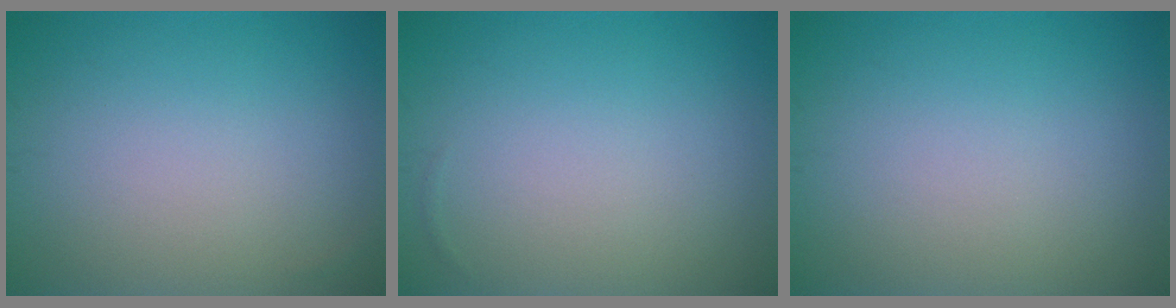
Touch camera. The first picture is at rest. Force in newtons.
{"total": 0.0}
{"total": 0.0}